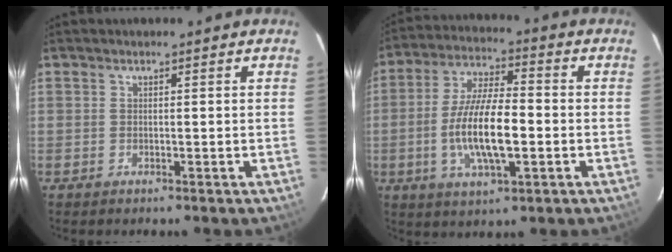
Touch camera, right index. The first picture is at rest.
{"total": 13.2, "force": [-2.7, 3.9, 12.3], "torque": [-0.245, -0.002, -0.048]}